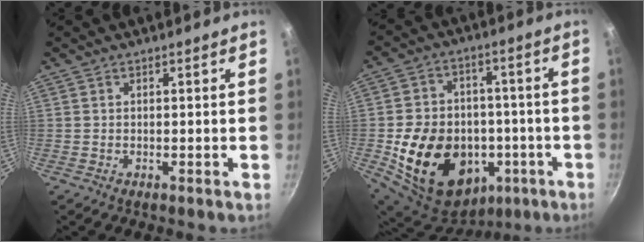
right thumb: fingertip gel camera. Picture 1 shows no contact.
{"total": 23.2, "force": [-5.5, 17.9, 13.8], "torque": [-0.224, 0.047, -0.063]}